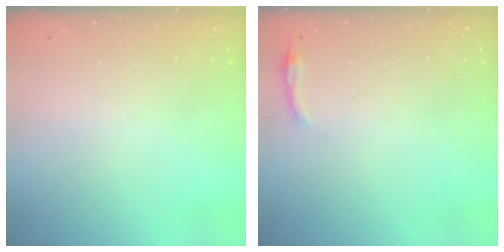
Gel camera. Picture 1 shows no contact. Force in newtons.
{"total": 3.1, "press": 3.0, "slide": 0.7}